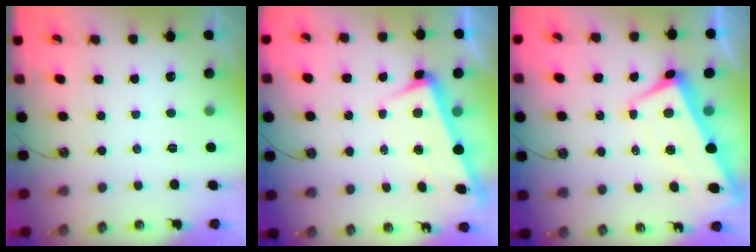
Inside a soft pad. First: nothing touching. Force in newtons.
{"total": 3.1, "press": 3.0, "slide": 0.8}
{"total": 1.2, "press": 0.3, "slide": 1.1}